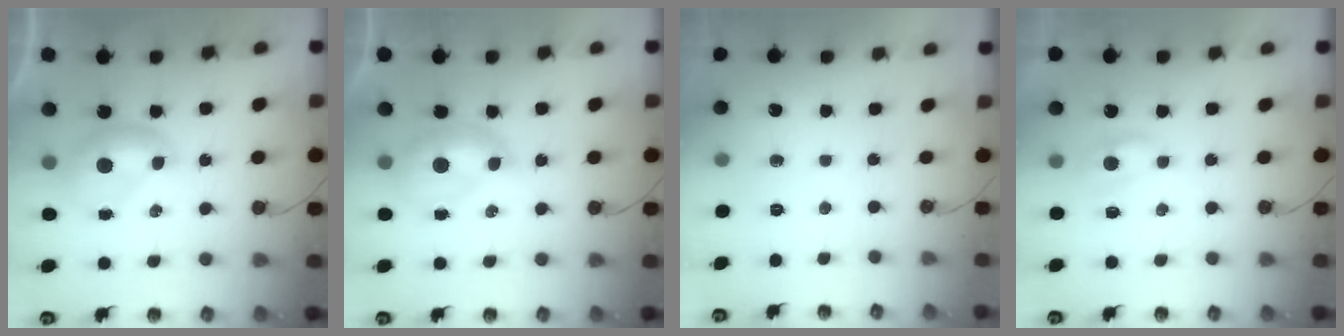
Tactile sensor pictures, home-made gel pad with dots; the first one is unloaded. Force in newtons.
{"total": 1.4, "press": 1.2, "slide": 0.6}
{"total": 0.0}
{"total": 0.6, "press": 0.4, "slide": 0.4}